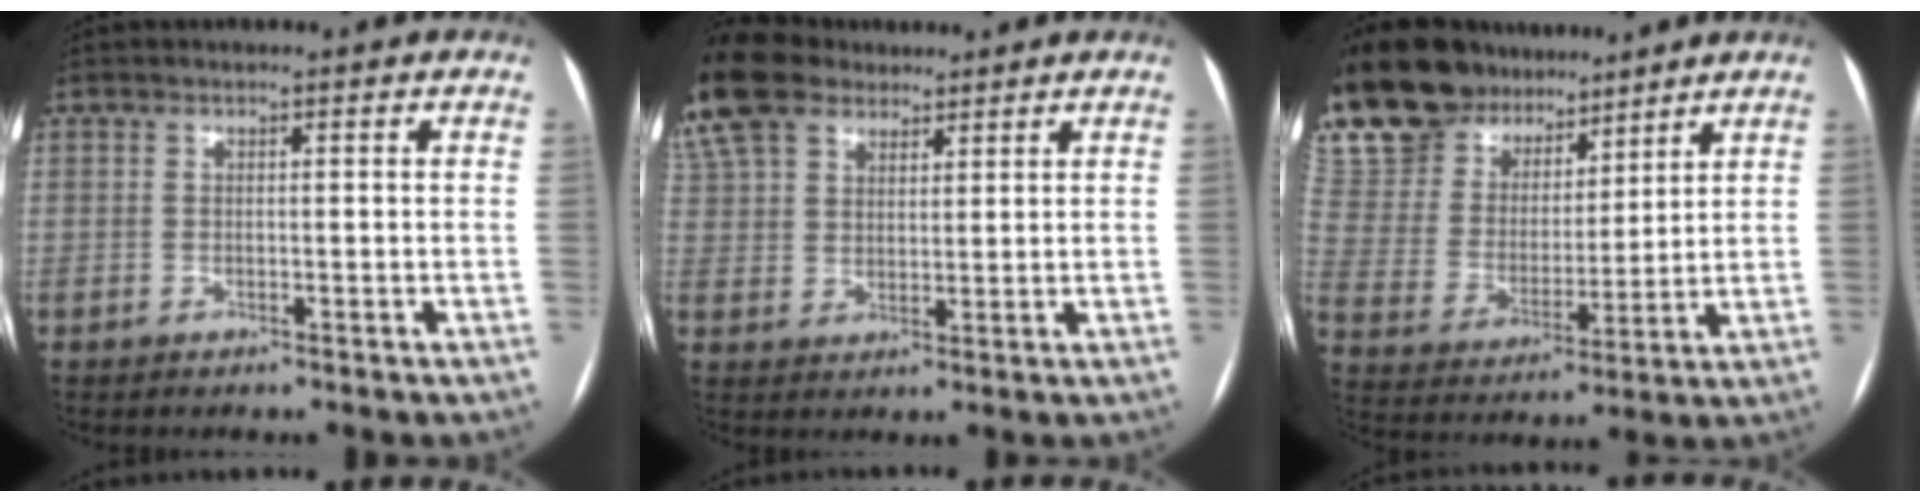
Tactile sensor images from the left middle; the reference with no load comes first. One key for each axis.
{"total": 15.6, "fx": 11.8, "fy": 8.0, "fz": 6.1, "tx": -0.177, "ty": 0.047, "tz": 0.223}
{"total": 16.0, "fx": 13.5, "fy": 7.0, "fz": 4.9, "tx": -0.099, "ty": 0.034, "tz": 0.254}